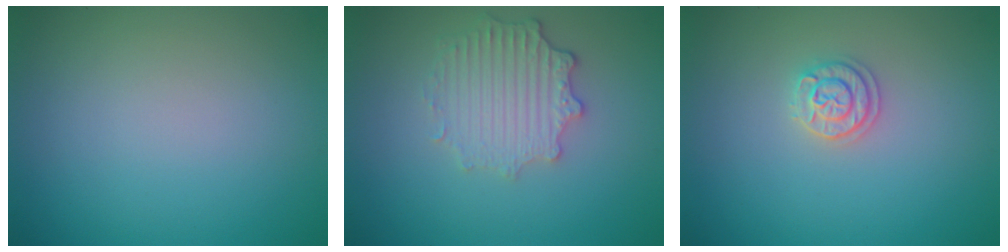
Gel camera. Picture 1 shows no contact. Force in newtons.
{"total": 3.5, "press": 2.9, "slide": 1.9}
{"total": 1.9, "press": 1.9, "slide": 0.2}